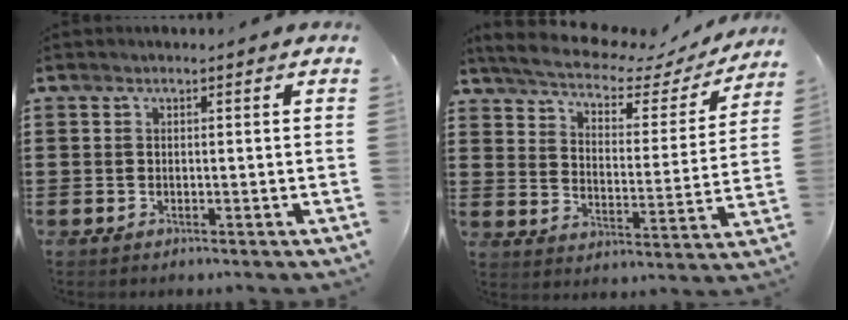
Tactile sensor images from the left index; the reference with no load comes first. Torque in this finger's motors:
{"motor_torque": [2.14, 0.00, 0.44, 0.08]}